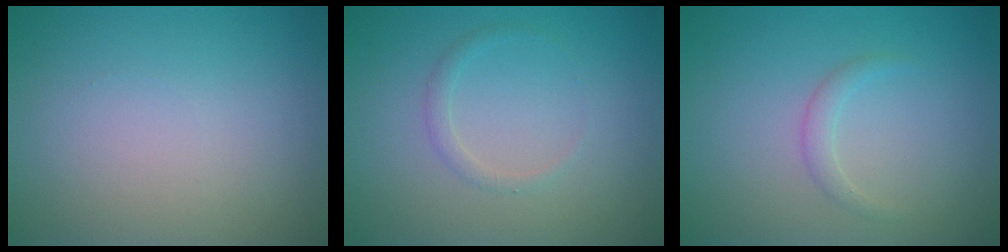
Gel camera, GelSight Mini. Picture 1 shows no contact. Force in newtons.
{"total": 1.0, "press": 1.0, "slide": 0.0}
{"total": 1.2, "press": 1.1, "slide": 0.1}